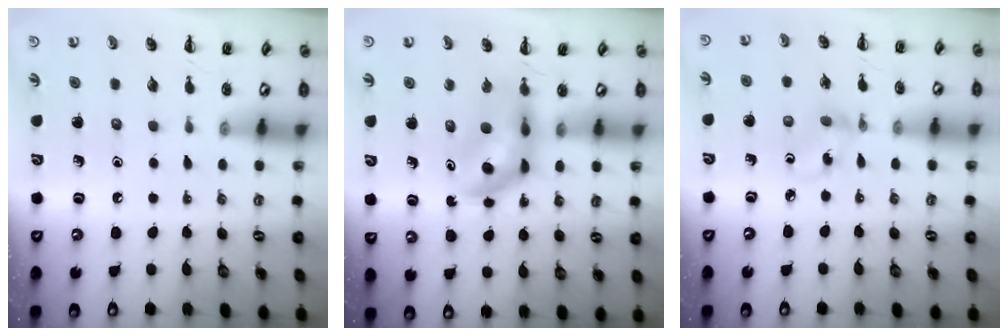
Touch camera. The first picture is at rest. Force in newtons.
{"total": 6.1, "press": 6.0, "slide": 1.3}
{"total": 2.8, "press": 2.6, "slide": 1.0}